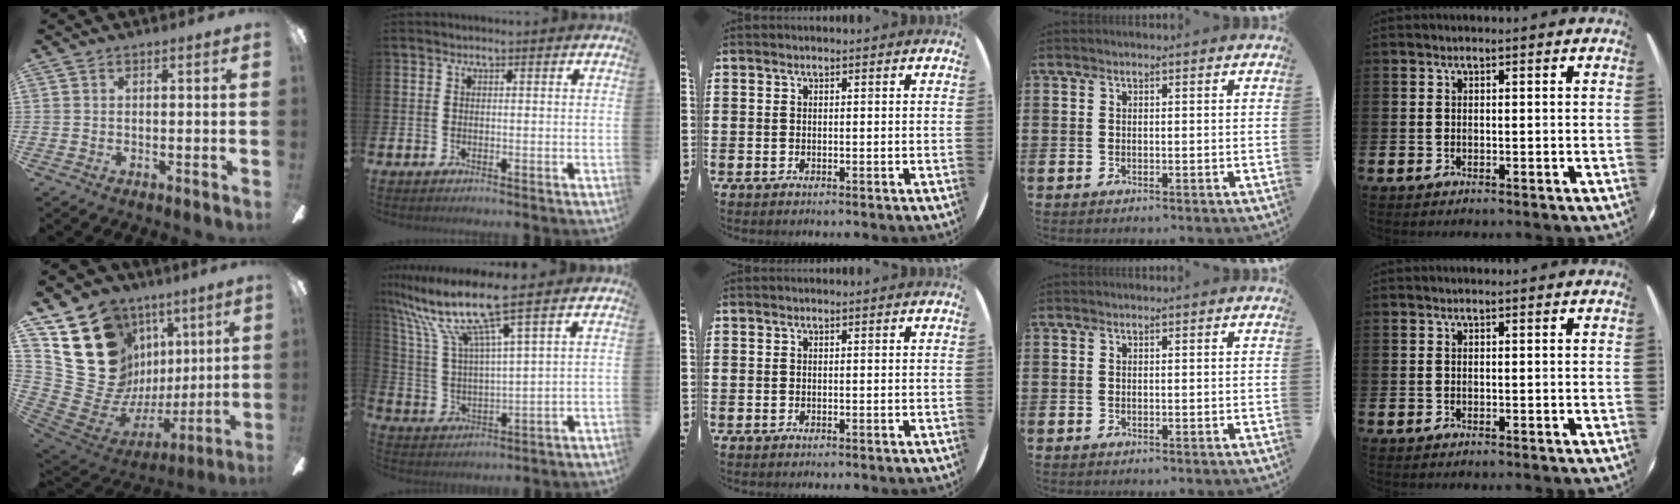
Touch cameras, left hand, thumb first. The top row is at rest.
{"thumb": {"total": 23.2, "force": [8.6, 18.7, 10.8], "torque": [-0.225, -0.069, 0.207]}, "index": {"total": 11.0, "force": [8.2, 0.7, 7.3], "torque": [-0.173, -0.040, 0.135]}}